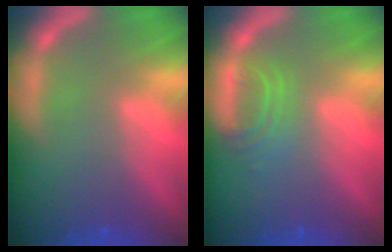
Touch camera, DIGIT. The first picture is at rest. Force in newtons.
{"total": 2.9}